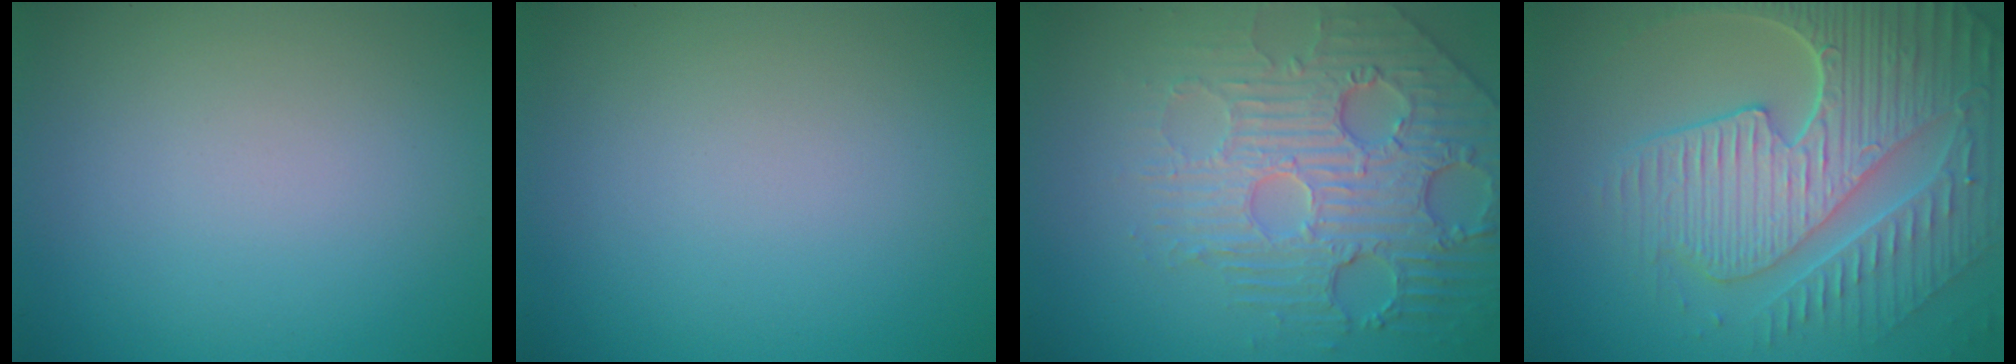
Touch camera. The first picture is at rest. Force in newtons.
{"total": 0.0}
{"total": 6.9, "press": 5.2, "slide": 4.5}
{"total": 8.8, "press": 6.3, "slide": 6.1}